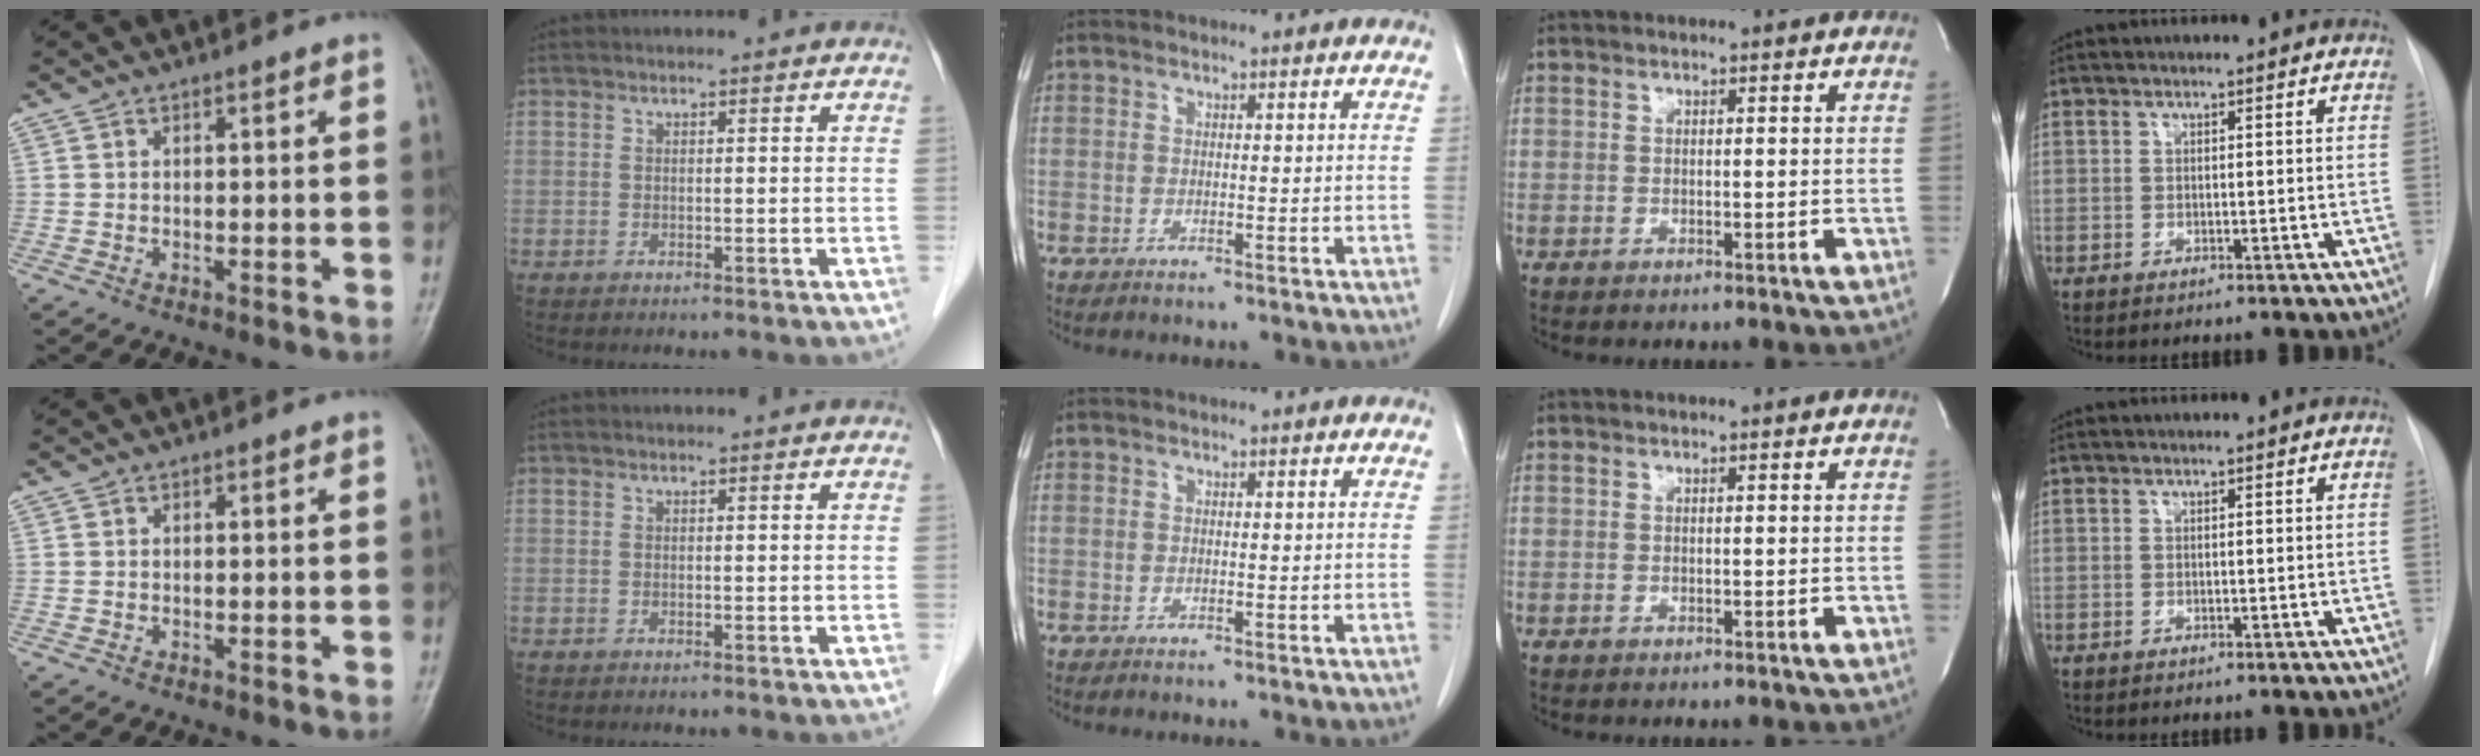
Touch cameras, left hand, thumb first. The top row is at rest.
{}